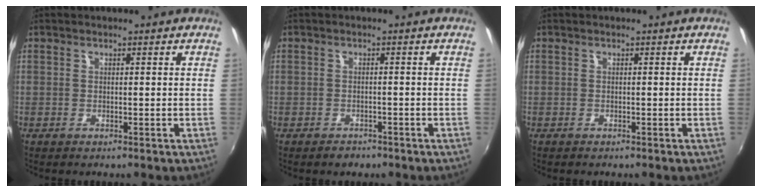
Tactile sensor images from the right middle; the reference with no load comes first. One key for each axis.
{"total": 2.0, "fx": -1.5, "fy": 1.2, "fz": 0.3, "tx": -0.010, "ty": -0.001, "tz": -0.021}
{"total": 0.0}